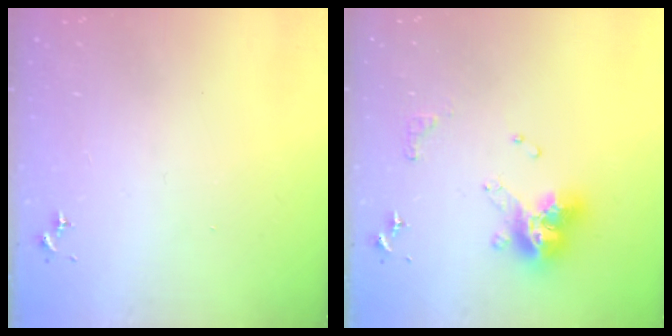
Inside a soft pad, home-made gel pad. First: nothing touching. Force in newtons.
{"total": 13.5, "press": 13.5, "slide": 1.3}